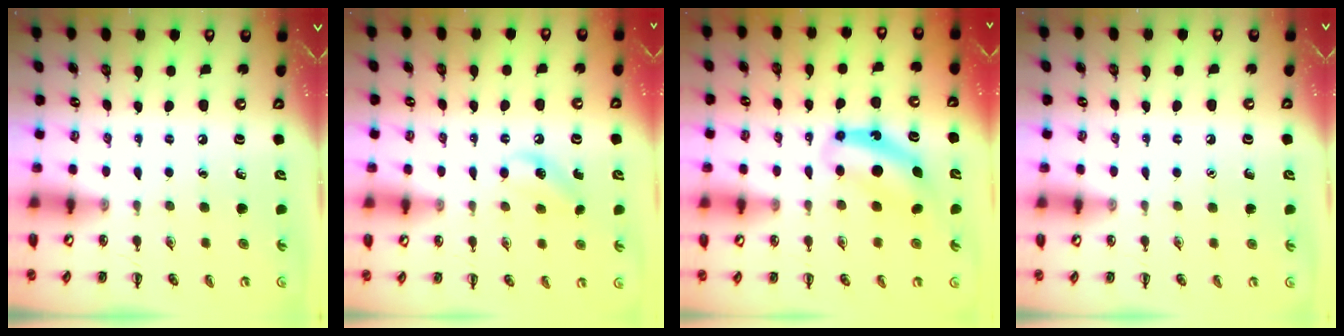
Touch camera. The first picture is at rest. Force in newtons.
{"total": 7.8, "press": 7.7, "slide": 1.5}
{"total": 7.0, "press": 7.0, "slide": 0.2}
{"total": 1.6, "press": 1.5, "slide": 0.1}